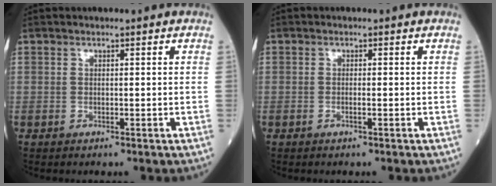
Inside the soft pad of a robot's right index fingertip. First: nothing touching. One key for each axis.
{"total": 0.7, "fx": -0.3, "fy": -0.1, "fz": 0.6, "tx": -0.013, "ty": 0.000, "tz": -0.006}